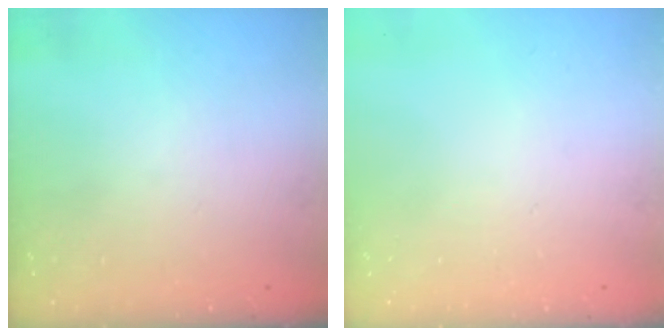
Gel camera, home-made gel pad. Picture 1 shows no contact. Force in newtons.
{"total": 0.0}